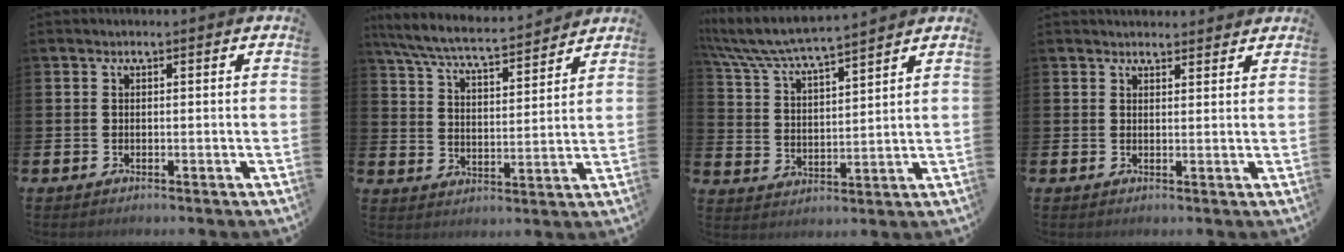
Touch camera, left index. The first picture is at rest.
{"total": 7.0, "force": [6.5, 0.7, 2.4], "torque": [-0.076, -0.044, 0.113]}
{"total": 6.6, "force": [6.3, 0.4, 1.8], "torque": [-0.068, -0.044, 0.109]}
{"total": 2.1, "force": [2.0, 0.5, 0.0], "torque": [0.006, -0.010, 0.036]}